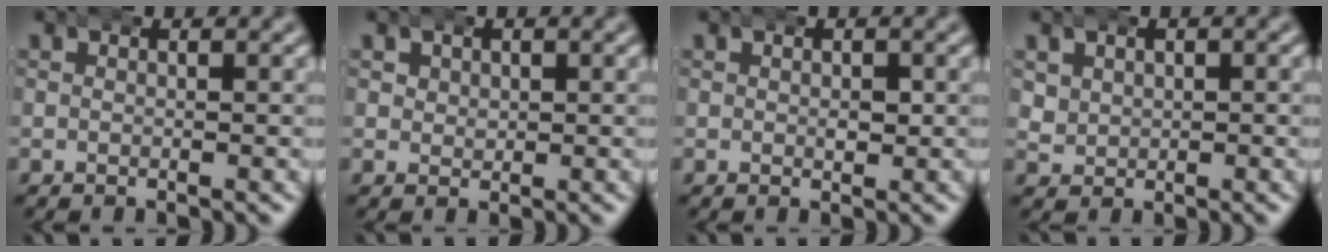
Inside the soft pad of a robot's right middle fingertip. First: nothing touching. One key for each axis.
{"total": 1.5, "fx": 0.6, "fy": 1.3, "fz": 0.6, "tx": -0.011, "ty": -0.007, "tz": 0.016}
{"total": 1.1, "fx": 0.1, "fy": 0.7, "fz": 0.8, "tx": -0.016, "ty": -0.004, "tz": 0.002}
{"total": 2.7, "fx": 0.8, "fy": 2.4, "fz": 0.9, "tx": -0.030, "ty": -0.007, "tz": 0.023}